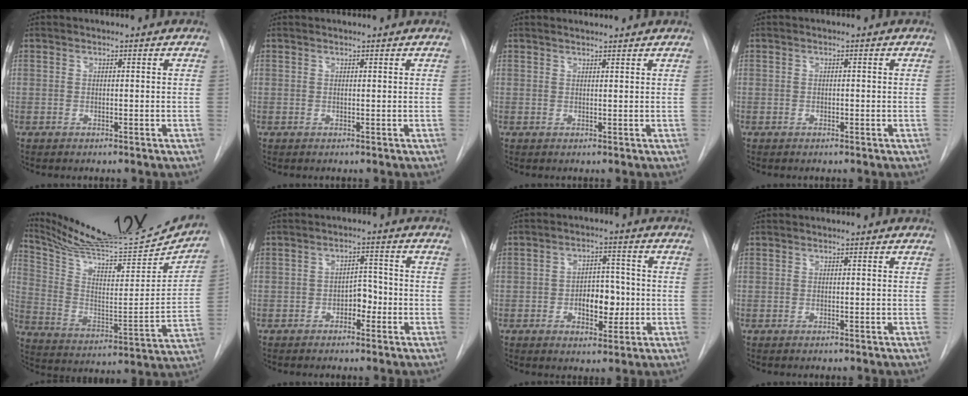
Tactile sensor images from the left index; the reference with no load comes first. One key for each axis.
{"total": 1.2, "fx": 1.1, "fy": 0.0, "fz": 0.4, "tx": -0.007, "ty": 0.013, "tz": 0.017}
{"total": 3.2, "fx": 3.1, "fy": 0.1, "fz": 0.7, "tx": -0.015, "ty": 0.019, "tz": 0.044}
{"total": 0.0}
{"total": 25.0, "fx": 23.6, "fy": 1.7, "fz": 8.1, "tx": -0.145, "ty": -0.071, "tz": 0.348}
{"total": 3.2, "fx": -1.4, "fy": 1.9, "fz": 2.2, "tx": -0.025, "ty": 0.010, "tz": -0.026}
{"total": 6.4, "fx": -1.1, "fy": 3.6, "fz": 5.1, "tx": -0.075, "ty": 0.011, "tz": -0.012}
{"total": 0.0}